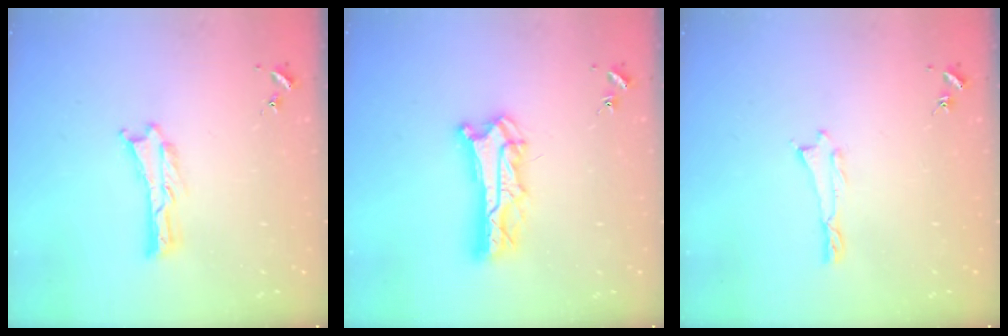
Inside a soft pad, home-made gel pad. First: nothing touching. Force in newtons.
{"total": 8.4, "press": 8.3, "slide": 0.8}
{"total": 0.0}